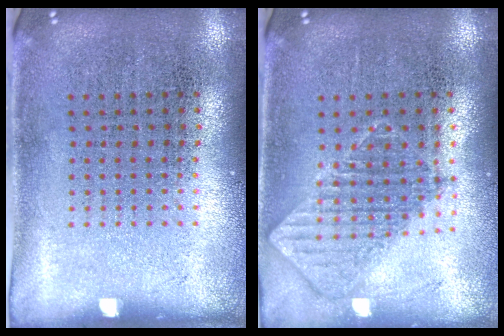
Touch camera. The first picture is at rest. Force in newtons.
{"total": 0.9, "press": 0.9, "slide": 0.1}